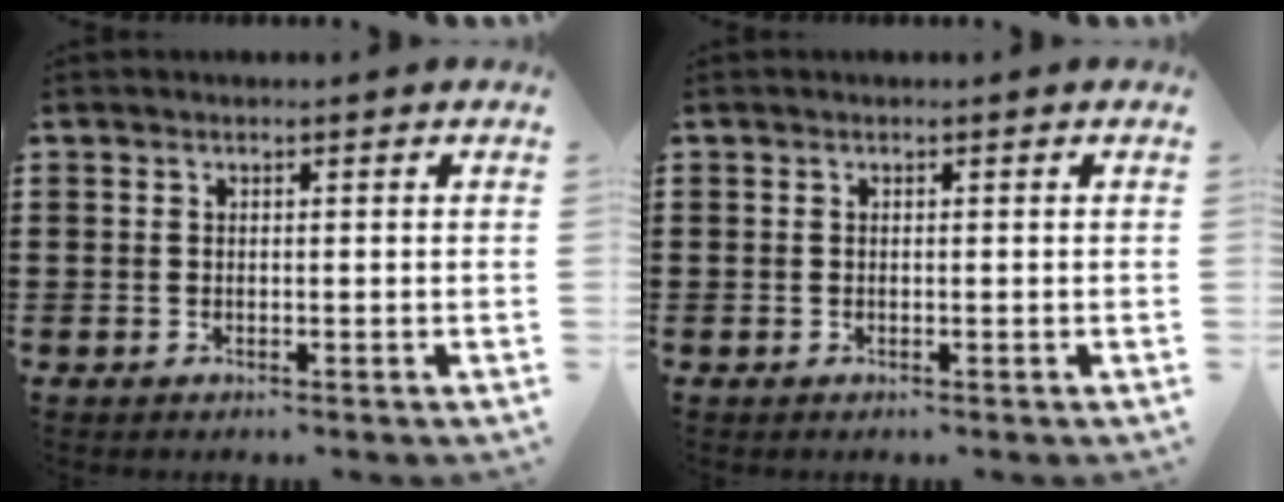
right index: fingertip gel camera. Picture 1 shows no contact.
{"total": 0.0}